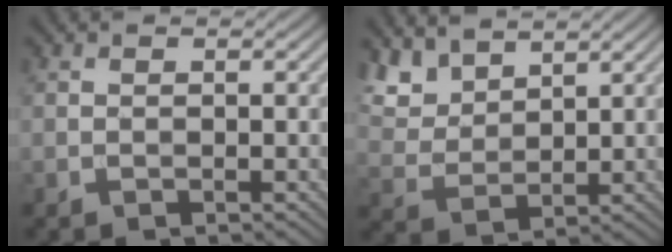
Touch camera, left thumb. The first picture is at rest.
{"total": 6.0, "force": [4.8, 2.5, 2.5], "torque": [-0.071, -0.003, 0.109]}